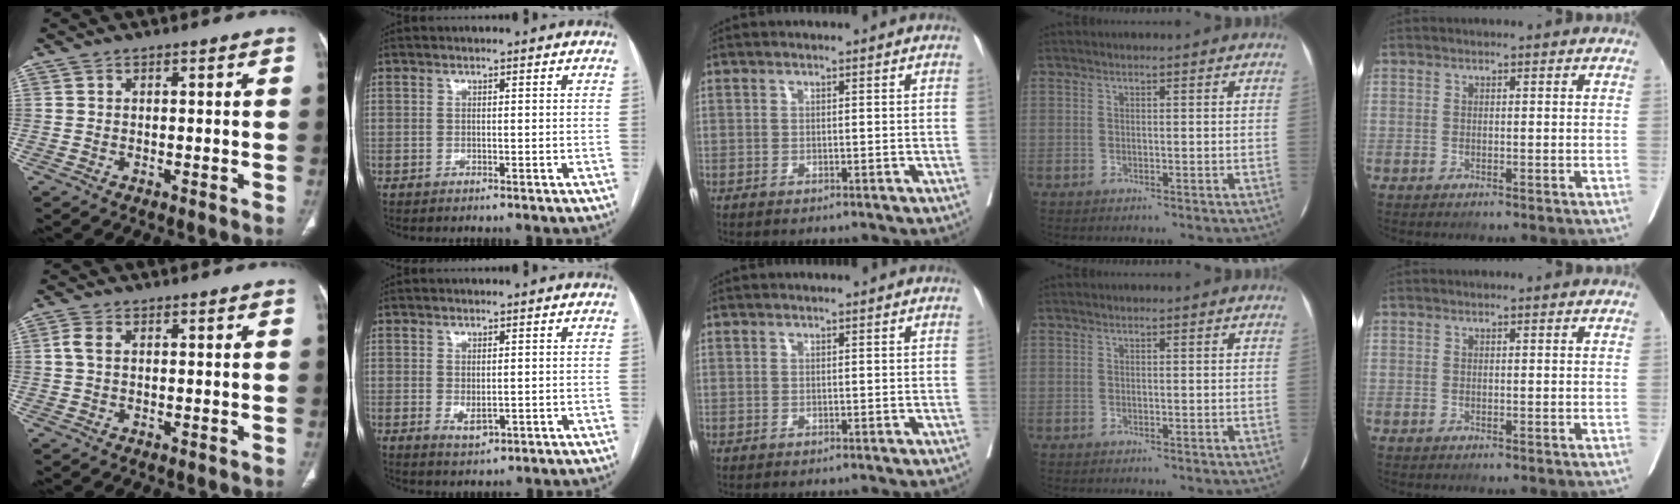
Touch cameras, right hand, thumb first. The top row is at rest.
{"thumb": {"total": 2.0, "force": [0.2, 1.2, 1.6], "torque": [-0.046, 0.004, 0.000]}, "index": {"total": 2.6, "force": [-0.4, 1.3, 2.2], "torque": [-0.038, -0.008, 0.002]}}